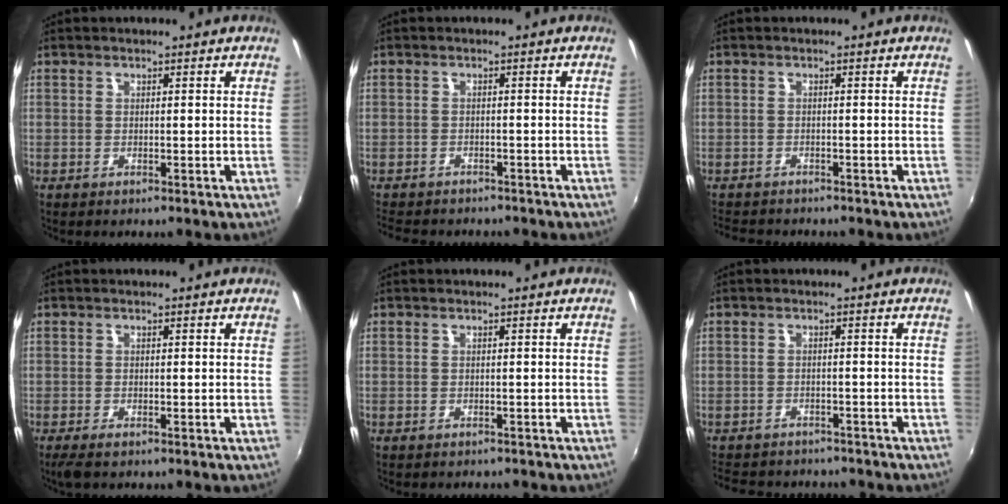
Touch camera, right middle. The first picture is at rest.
{"total": 5.9, "force": [-5.2, 2.4, 1.7], "torque": [-0.050, -0.013, -0.082]}
{"total": 4.1, "force": [-3.7, 1.6, 0.8], "torque": [-0.031, -0.011, -0.067]}
{"total": 2.8, "force": [-2.0, 0.7, 1.8], "torque": [-0.038, -0.014, -0.034]}
{"total": 1.5, "force": [-1.4, 0.5, 0.3], "torque": [-0.012, -0.008, -0.018]}
{"total": 10.1, "force": [-8.7, 4.0, 3.2], "torque": [-0.083, -0.010, -0.129]}